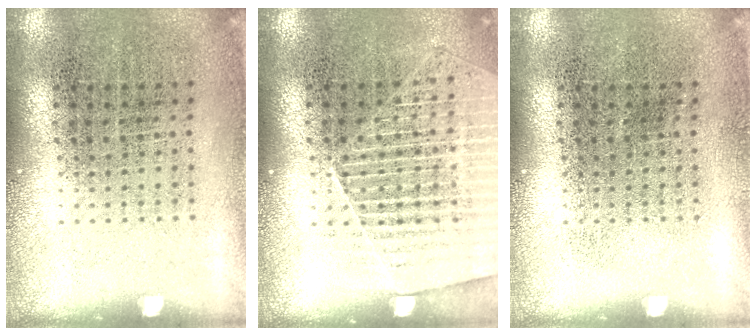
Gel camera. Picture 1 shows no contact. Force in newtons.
{"total": 1.3, "press": 1.3, "slide": 0.2}
{"total": 0.0}